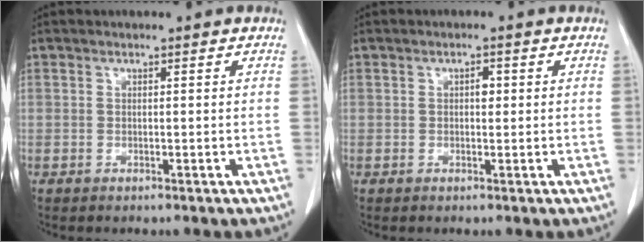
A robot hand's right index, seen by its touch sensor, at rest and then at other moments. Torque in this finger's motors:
{"motor_torque": [0.26, -0.04, 0.10, 0.01]}